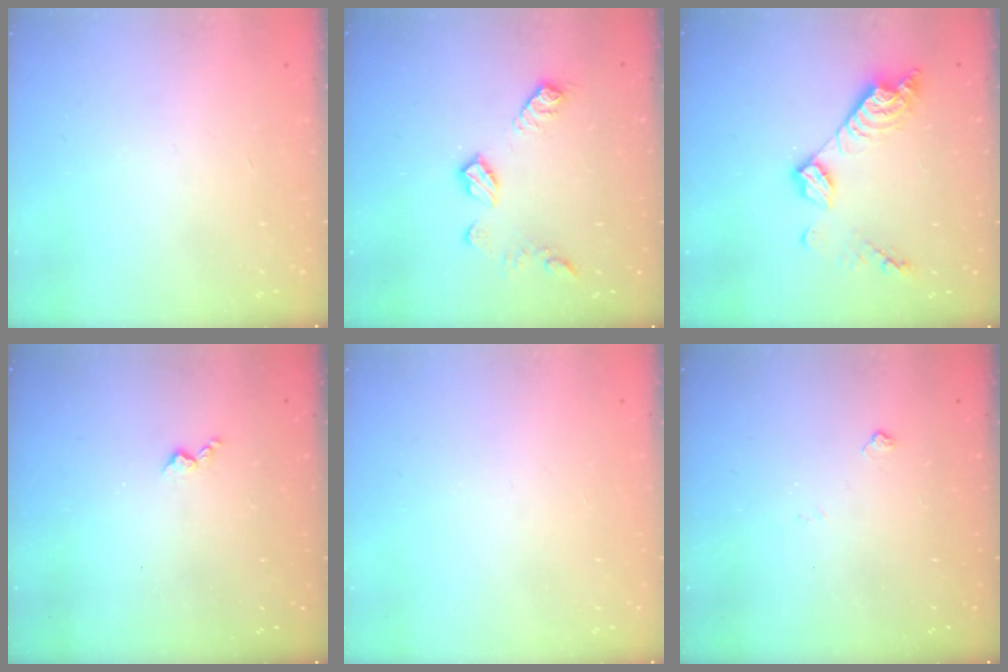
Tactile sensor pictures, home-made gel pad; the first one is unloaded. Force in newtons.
{"total": 9.7, "press": 9.7, "slide": 0.2}
{"total": 11.4, "press": 11.3, "slide": 0.9}
{"total": 3.3, "press": 3.2, "slide": 0.6}
{"total": 0.0}
{"total": 2.5, "press": 2.4, "slide": 0.4}